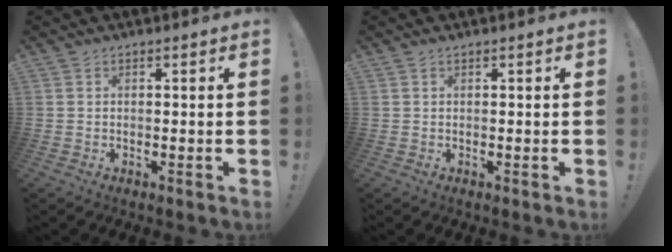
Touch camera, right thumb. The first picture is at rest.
{"total": 0.0}